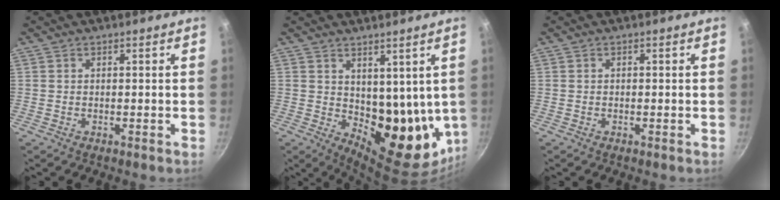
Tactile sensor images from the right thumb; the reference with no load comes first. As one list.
[{"total": 14.4, "force": [2.6, 8.4, 11.4], "torque": [-0.107, -0.049, 0.056]}, {"total": 0.0}]